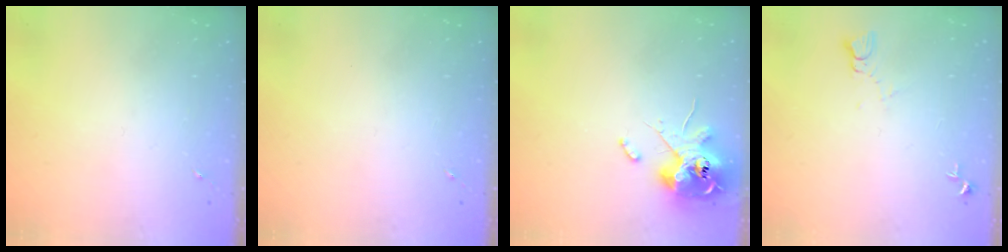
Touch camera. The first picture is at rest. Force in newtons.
{"total": 0.0}
{"total": 12.0, "press": 11.8, "slide": 1.9}
{"total": 3.3, "press": 3.3, "slide": 0.3}